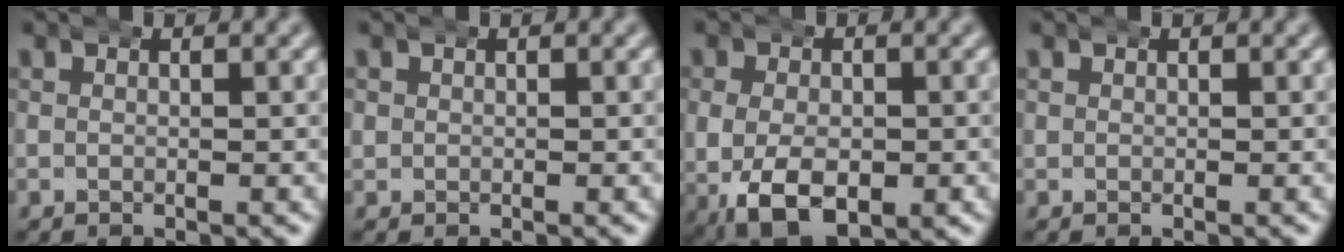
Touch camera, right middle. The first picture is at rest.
{"total": 0.7, "force": [0.1, 0.7, 0.0], "torque": [-0.006, 0.001, 0.002]}
{"total": 10.2, "force": [-3.7, 7.4, 5.9], "torque": [-0.143, -0.047, -0.040]}
{"total": 0.0}